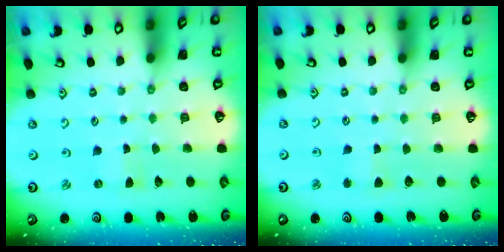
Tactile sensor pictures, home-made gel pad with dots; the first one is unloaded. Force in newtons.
{"total": 2.5, "press": 2.5, "slide": 0.3}